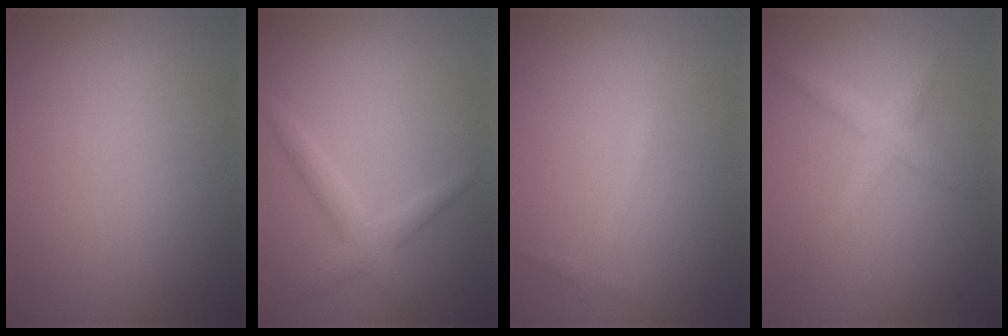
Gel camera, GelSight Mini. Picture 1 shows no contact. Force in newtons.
{"total": 2.5, "press": 2.5, "slide": 0.0}
{"total": 0.9, "press": 0.9, "slide": 0.1}
{"total": 2.5, "press": 2.5, "slide": 0.1}